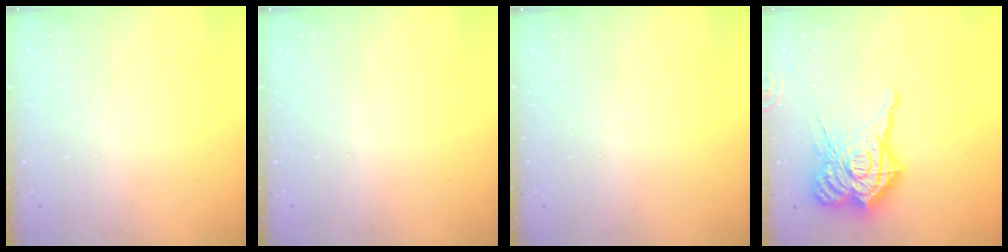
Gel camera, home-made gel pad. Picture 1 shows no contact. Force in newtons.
{"total": 0.0}
{"total": 0.0}
{"total": 23.6, "press": 23.4, "slide": 2.7}